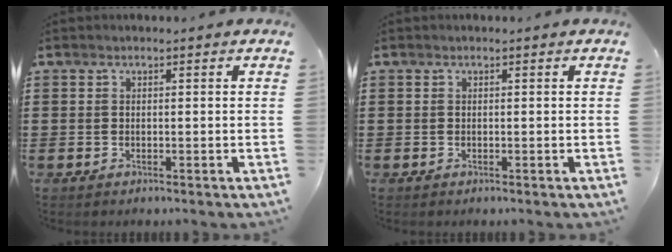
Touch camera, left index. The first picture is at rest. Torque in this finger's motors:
{"motor_torque": [-0.01, 0.01, 0.00, -0.01]}